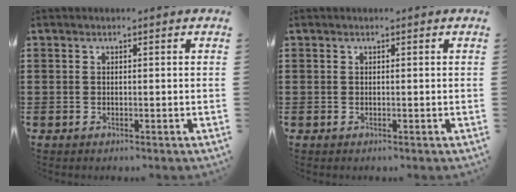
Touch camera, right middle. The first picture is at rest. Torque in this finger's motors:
{"motor_torque": [-0.06, 0.14, 0.17, -0.01]}